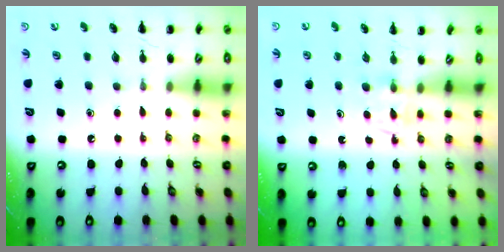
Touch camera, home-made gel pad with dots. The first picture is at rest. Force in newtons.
{"total": 2.4, "press": 2.1, "slide": 1.1}